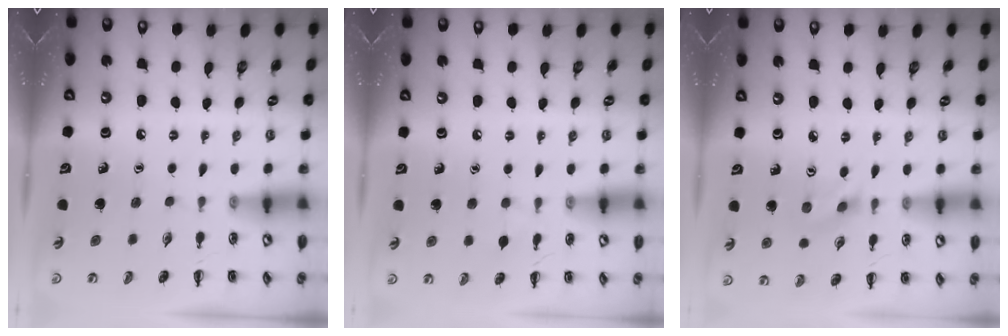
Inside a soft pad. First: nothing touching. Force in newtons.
{"total": 3.4, "press": 3.2, "slide": 1.1}
{"total": 2.0, "press": 1.9, "slide": 0.8}